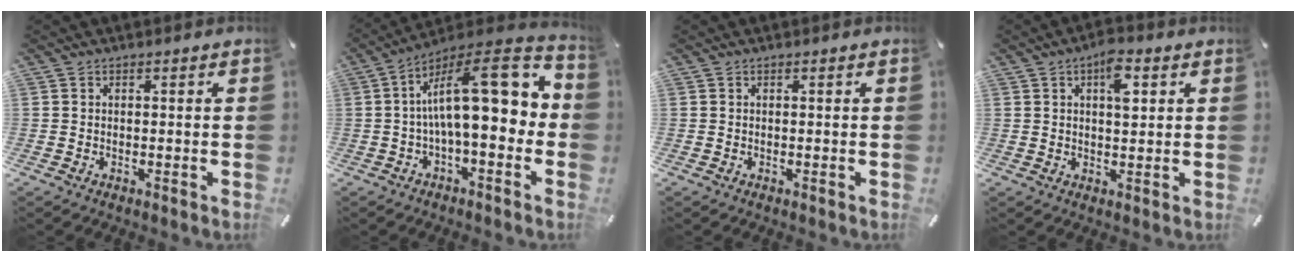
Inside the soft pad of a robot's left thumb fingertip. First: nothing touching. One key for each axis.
{"total": 20.3, "fx": 1.9, "fy": 7.8, "fz": 18.7, "tx": -0.292, "ty": -0.016, "tz": 0.031}
{"total": 0.0}
{"total": 6.4, "fx": 2.1, "fy": 3.0, "fz": 5.2, "tx": -0.070, "ty": -0.006, "tz": 0.026}